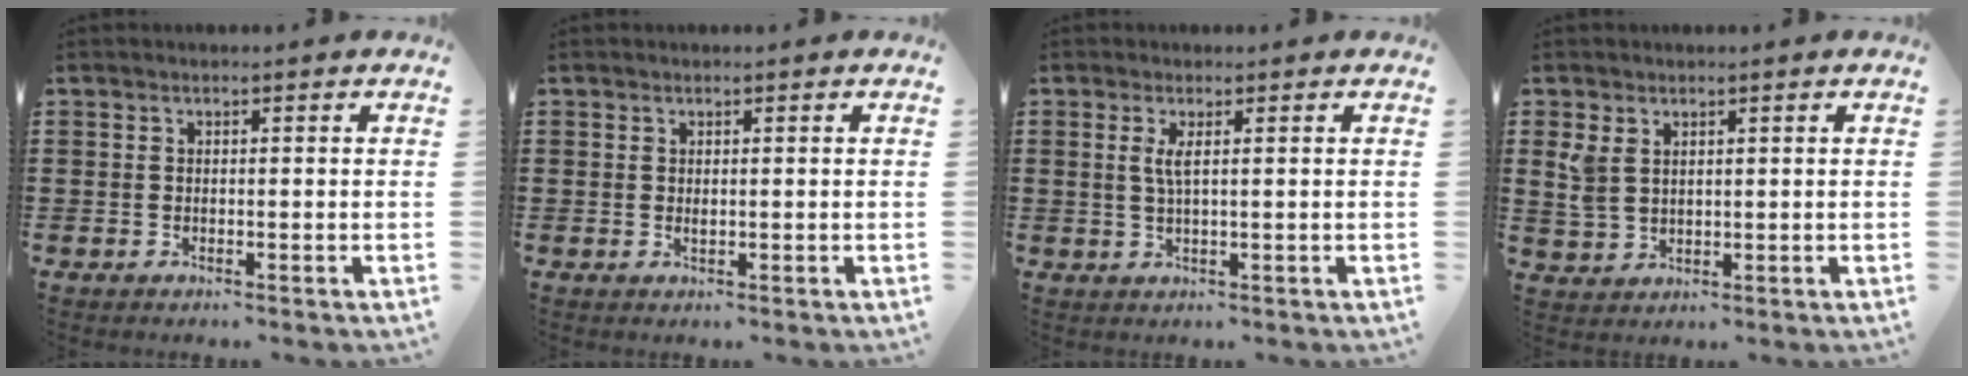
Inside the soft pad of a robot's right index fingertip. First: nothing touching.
{"total": 0.6, "force": [0.2, 0.3, 0.5], "torque": [-0.010, 0.001, 0.003]}
{"total": 2.3, "force": [0.6, 0.2, 2.2], "torque": [-0.047, 0.000, 0.009]}
{"total": 3.6, "force": [1.7, 2.3, 2.1], "torque": [-0.050, 0.009, 0.032]}